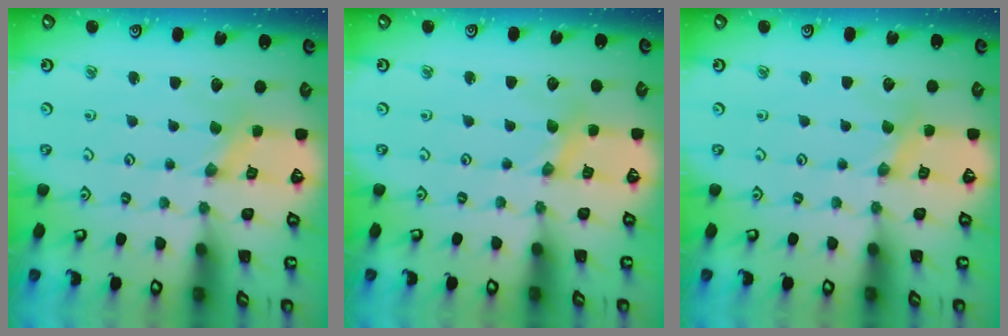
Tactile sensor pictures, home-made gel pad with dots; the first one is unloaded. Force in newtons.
{"total": 1.9, "press": 1.9, "slide": 0.3}
{"total": 1.6, "press": 1.6, "slide": 0.3}